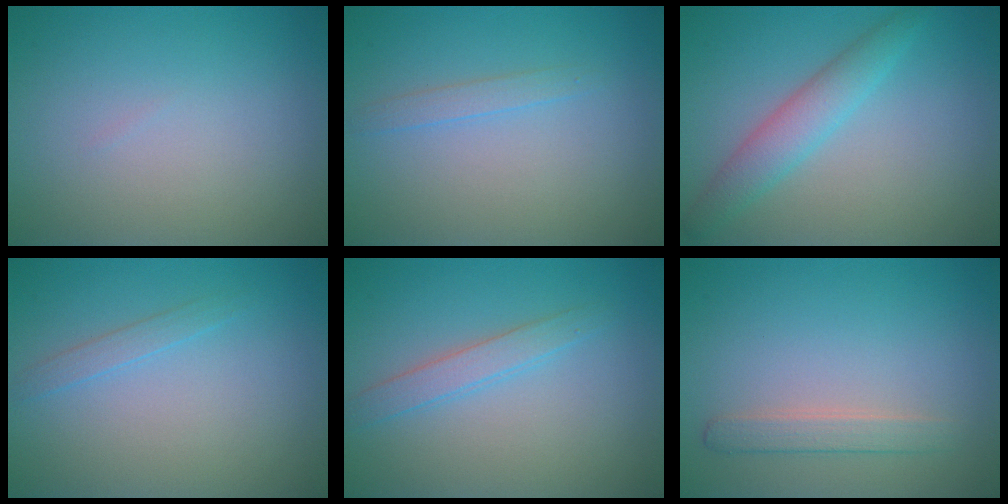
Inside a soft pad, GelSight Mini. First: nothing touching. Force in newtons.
{"total": 1.1, "press": 1.1, "slide": 0.2}
{"total": 3.2, "press": 3.2, "slide": 0.0}
{"total": 1.1, "press": 1.1, "slide": 0.1}
{"total": 2.0, "press": 2.0, "slide": 0.0}
{"total": 1.8, "press": 1.8, "slide": 0.1}